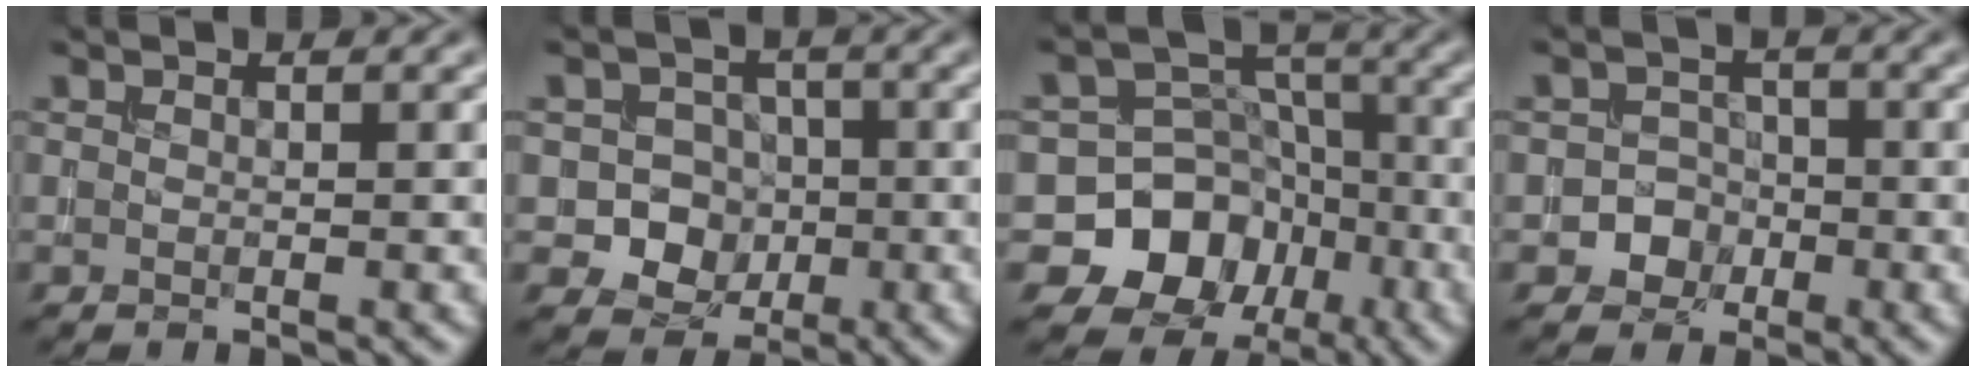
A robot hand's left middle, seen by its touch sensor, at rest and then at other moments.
{"total": 4.8, "force": [-1.1, 4.3, 1.8], "torque": [-0.005, 0.004, -0.036]}
{"total": 9.9, "force": [-4.3, 8.6, 2.5], "torque": [-0.033, 0.005, -0.106]}
{"total": 2.5, "force": [-1.0, 2.3, 0.3], "torque": [0.019, 0.006, -0.026]}